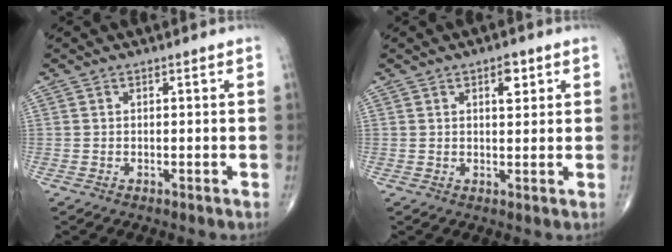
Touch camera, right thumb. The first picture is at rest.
{"total": 3.6, "force": [1.7, 1.6, 2.7], "torque": [-0.028, -0.007, 0.023]}